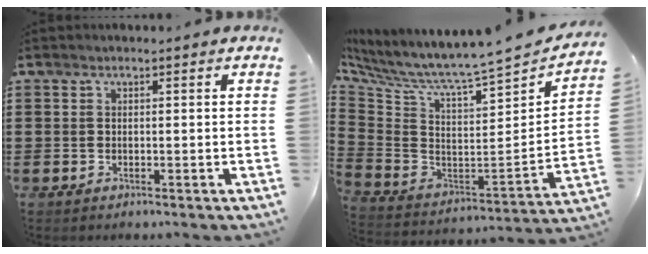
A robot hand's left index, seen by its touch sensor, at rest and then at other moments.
{"total": 5.3, "force": [4.3, 0.1, 3.0], "torque": [-0.082, -0.059, 0.057]}